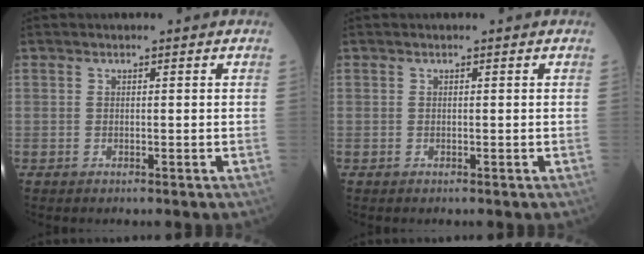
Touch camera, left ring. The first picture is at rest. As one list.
[{"total": 0.0}]